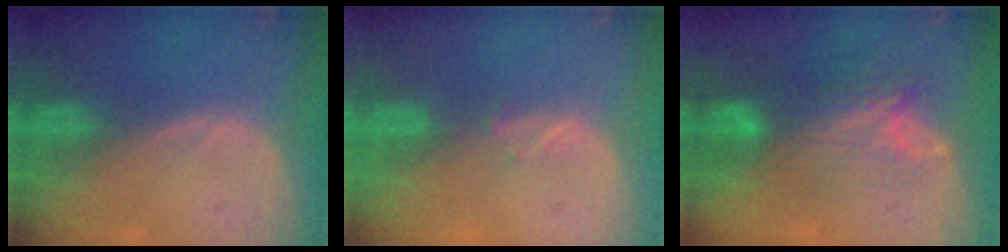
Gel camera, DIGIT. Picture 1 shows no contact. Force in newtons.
{"total": 1.4, "press": 1.2, "slide": 0.6}
{"total": 8.0, "press": 7.5, "slide": 3.0}